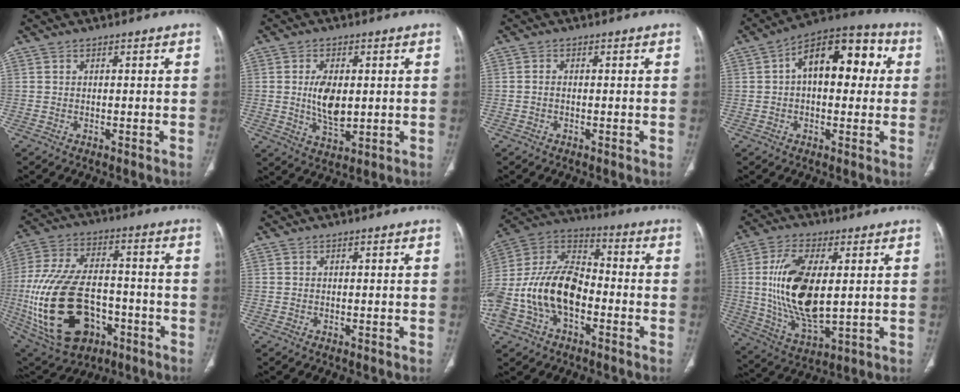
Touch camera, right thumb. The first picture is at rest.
{"total": 7.9, "force": [0.5, 4.3, 6.6], "torque": [-0.113, -0.011, 0.014]}
{"total": 0.8, "force": [-0.3, 0.5, 0.5], "torque": [-0.008, 0.002, -0.007]}
{"total": 15.7, "force": [2.8, 8.7, 12.8], "torque": [-0.153, 0.038, 0.033]}
{"total": 26.2, "force": [-6.9, 16.5, 19.2], "torque": [-0.402, 0.021, -0.094]}
{"total": 0.0}
{"total": 20.7, "force": [-5.1, 12.9, 15.4], "torque": [-0.305, 0.054, -0.091]}
{"total": 17.0, "force": [1.8, 7.7, 15.1], "torque": [-0.294, -0.019, 0.043]}